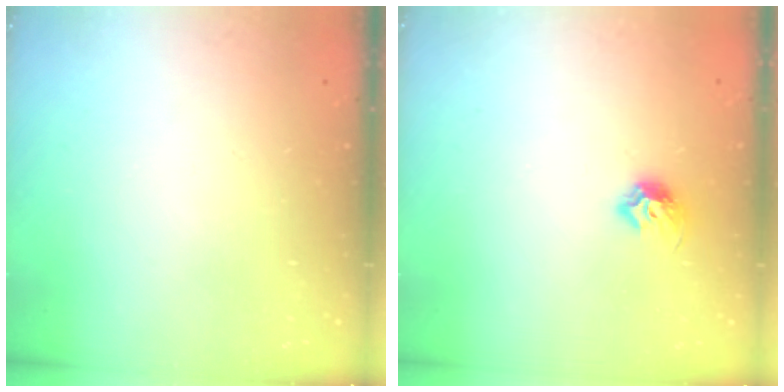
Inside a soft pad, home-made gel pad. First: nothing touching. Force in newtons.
{"total": 7.7, "press": 7.7, "slide": 1.0}